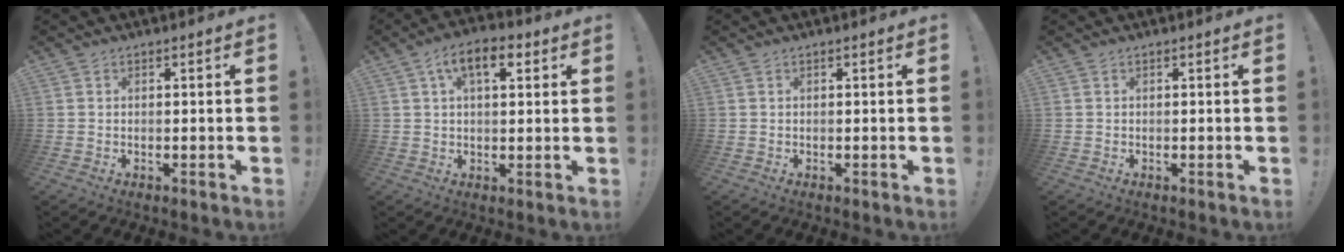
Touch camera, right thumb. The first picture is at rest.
{"total": 8.5, "force": [3.2, 4.2, 6.7], "torque": [-0.100, 0.003, 0.054]}
{"total": 0.0}
{"total": 0.0}